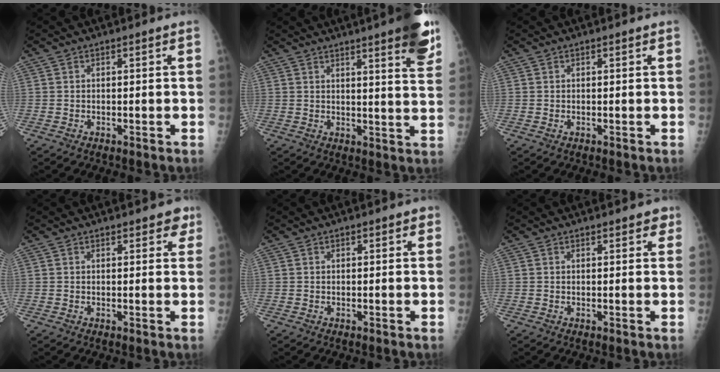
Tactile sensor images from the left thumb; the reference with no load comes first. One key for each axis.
{"total": 11.3, "fx": 7.1, "fy": 1.4, "fz": 8.7, "tx": -0.091, "ty": -0.032, "tz": 0.079}
{"total": 0.0}
{"total": 3.1, "fx": 2.1, "fy": 1.5, "fz": 1.6, "tx": 0.008, "ty": -0.006, "tz": 0.022}
{"total": 1.1, "fx": 0.6, "fy": 0.6, "fz": 0.7, "tx": 0.001, "ty": 0.000, "tz": 0.004}
{"total": 2.4, "fx": 1.7, "fy": 1.1, "fz": 1.3, "tx": 0.004, "ty": -0.003, "tz": 0.015}